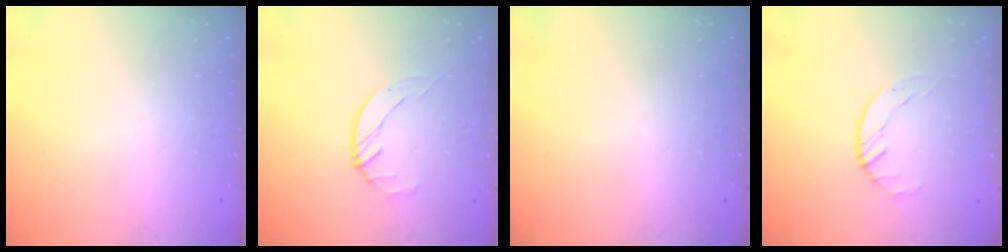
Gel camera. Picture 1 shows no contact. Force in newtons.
{"total": 2.0, "press": 2.0, "slide": 0.3}
{"total": 0.0}
{"total": 1.4, "press": 1.4, "slide": 0.2}